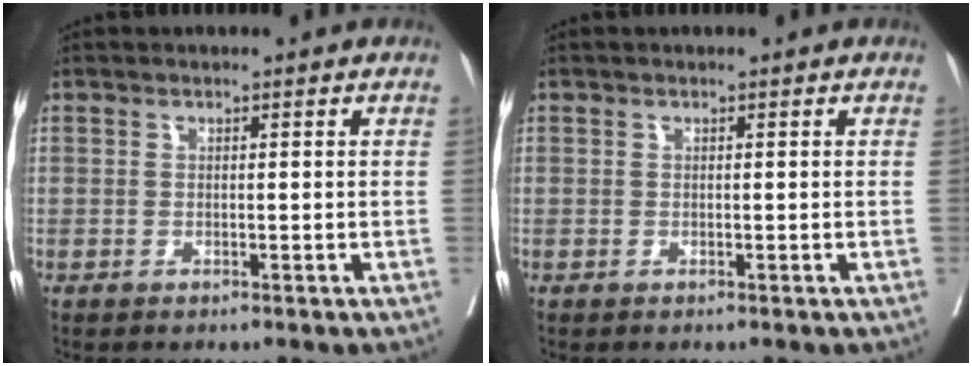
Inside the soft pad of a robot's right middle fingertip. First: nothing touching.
{"total": 0.0}